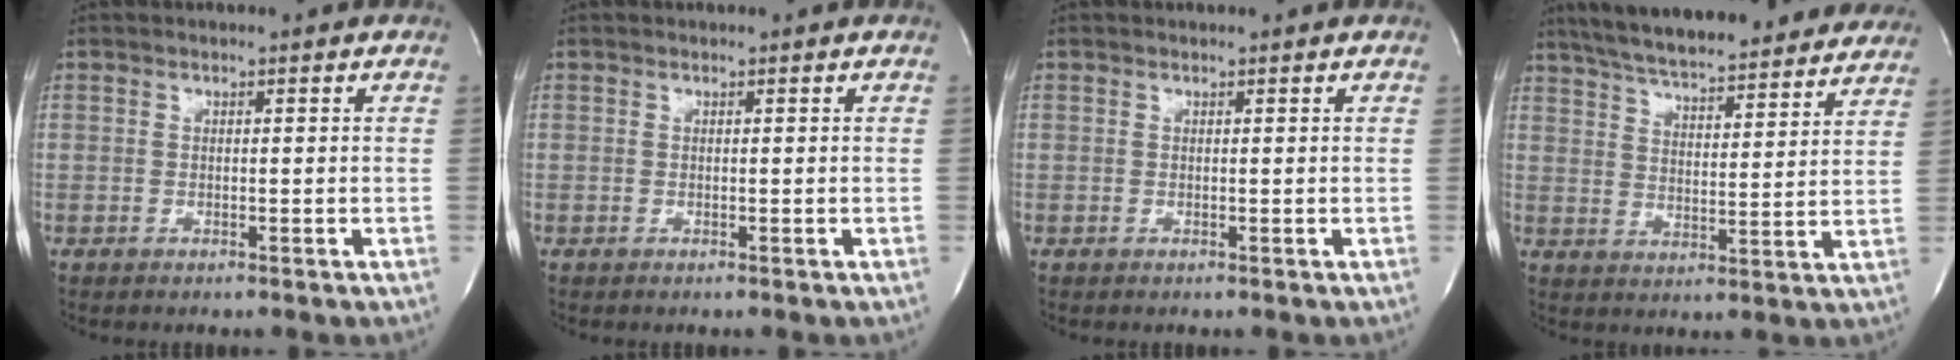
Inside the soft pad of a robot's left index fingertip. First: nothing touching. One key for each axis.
{"total": 0.0}
{"total": 0.5, "fx": 0.5, "fy": 0.0, "fz": 0.0, "tx": -0.002, "ty": 0.000, "tz": 0.004}
{"total": 26.1, "fx": 23.2, "fy": 4.8, "fz": 10.9, "tx": -0.180, "ty": 0.000, "tz": 0.305}